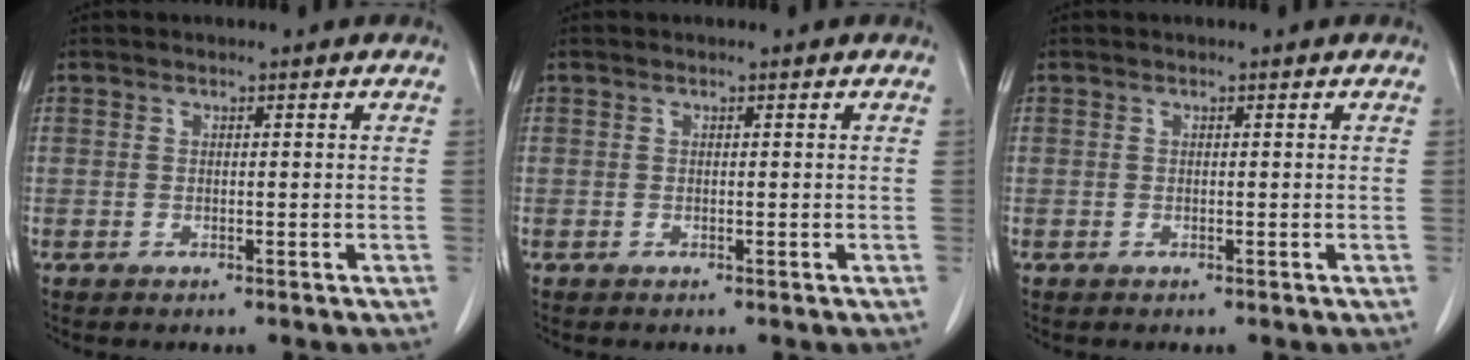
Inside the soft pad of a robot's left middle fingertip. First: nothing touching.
{"total": 0.0}
{"total": 0.0}